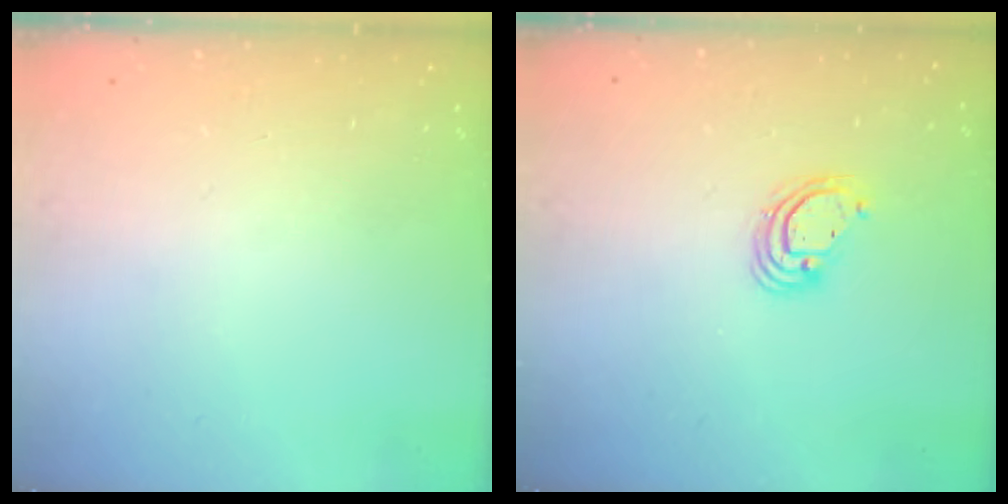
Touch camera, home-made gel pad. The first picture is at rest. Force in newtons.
{"total": 5.2, "press": 5.2, "slide": 0.3}